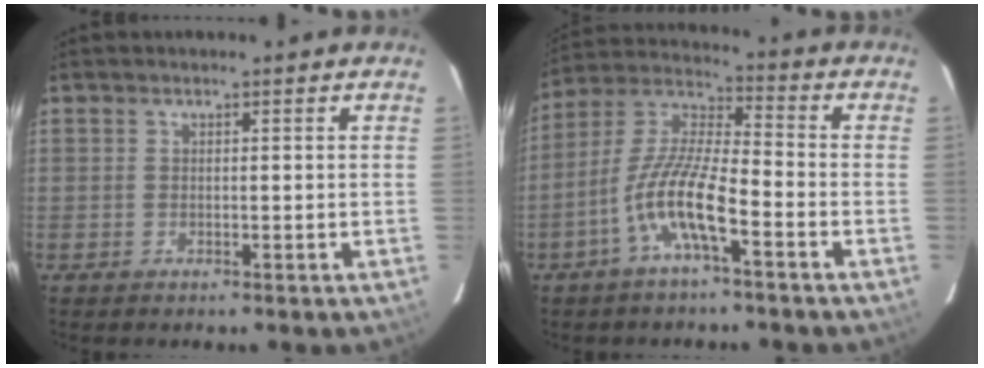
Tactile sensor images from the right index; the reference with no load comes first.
{"total": 11.4, "force": [-5.3, 2.1, 9.9], "torque": [-0.208, 0.003, -0.106]}